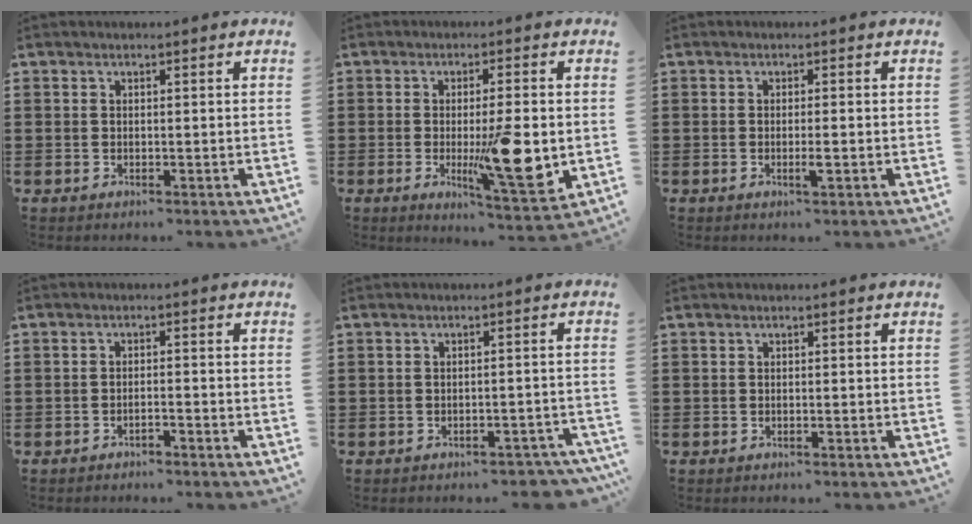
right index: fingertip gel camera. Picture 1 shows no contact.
{"total": 11.0, "force": [-1.5, 2.6, 10.6], "torque": [-0.171, -0.017, -0.021]}
{"total": 1.9, "force": [-0.6, 0.1, 1.8], "torque": [-0.031, -0.001, -0.011]}
{"total": 1.4, "force": [-1.4, 0.0, 0.2], "torque": [-0.007, 0.004, -0.028]}
{"total": 2.6, "force": [-2.5, 0.3, 0.5], "torque": [-0.012, -0.001, -0.052]}
{"total": 0.0}